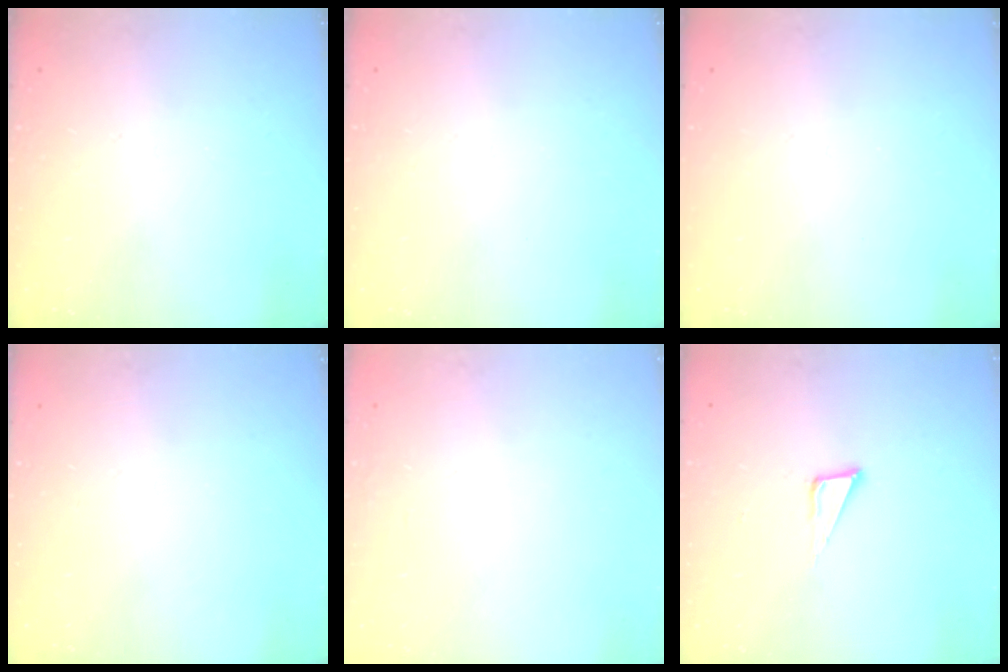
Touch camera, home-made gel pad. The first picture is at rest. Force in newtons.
{"total": 0.0}
{"total": 0.0}
{"total": 0.0}
{"total": 0.9, "press": 0.9, "slide": 0.0}
{"total": 4.8, "press": 4.8, "slide": 0.4}